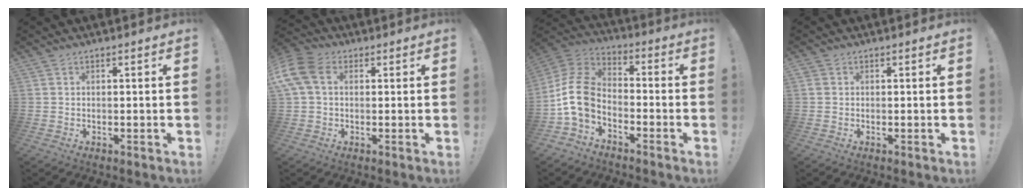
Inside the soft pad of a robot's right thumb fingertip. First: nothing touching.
{"total": 10.5, "force": [2.2, 7.0, 7.5], "torque": [-0.175, 0.007, 0.047]}
{"total": 12.8, "force": [-4.2, 8.9, 8.1], "torque": [-0.161, 0.027, -0.070]}
{"total": 1.3, "force": [0.4, 1.1, 0.5], "torque": [-0.015, 0.005, 0.009]}